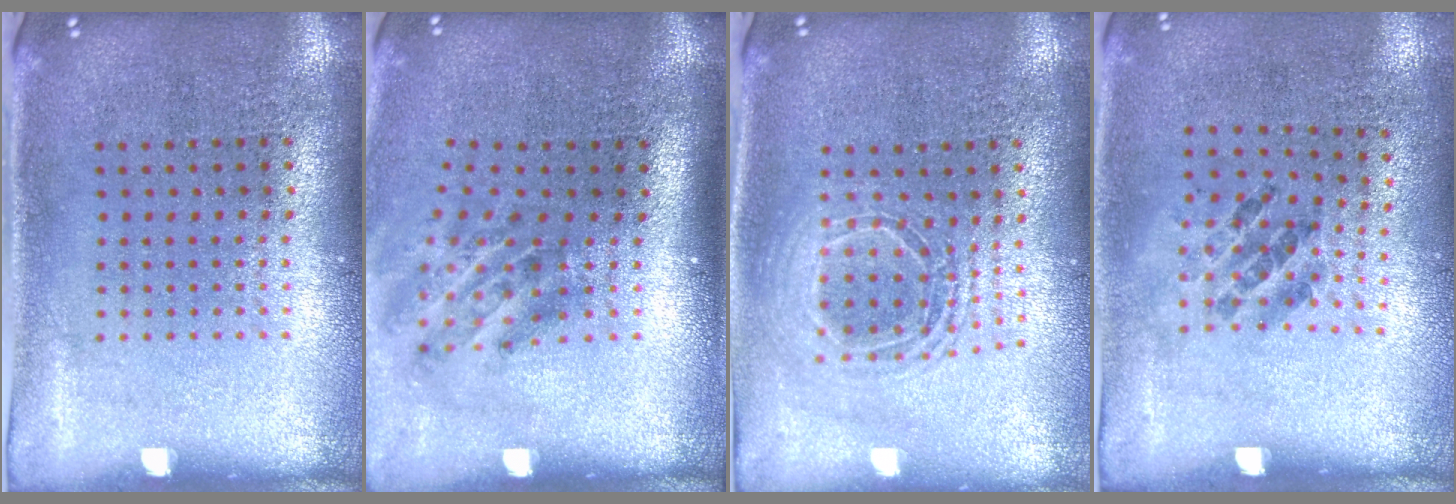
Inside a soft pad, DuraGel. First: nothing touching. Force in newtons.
{"total": 1.9, "press": 1.2, "slide": 1.5}
{"total": 1.7, "press": 1.4, "slide": 0.9}
{"total": 1.2, "press": 0.7, "slide": 0.9}